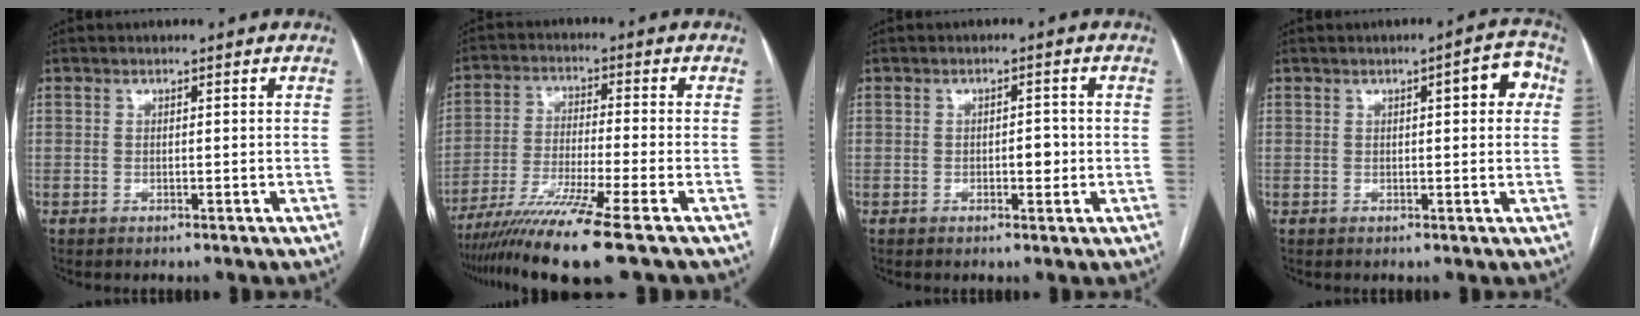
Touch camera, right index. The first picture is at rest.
{"total": 11.8, "force": [-8.6, -1.9, 7.9], "torque": [-0.141, -0.035, -0.147]}
{"total": 2.4, "force": [-0.4, 1.1, 2.1], "torque": [-0.029, 0.002, -0.004]}
{"total": 4.8, "force": [1.2, 1.2, 4.5], "torque": [-0.051, 0.016, 0.010]}